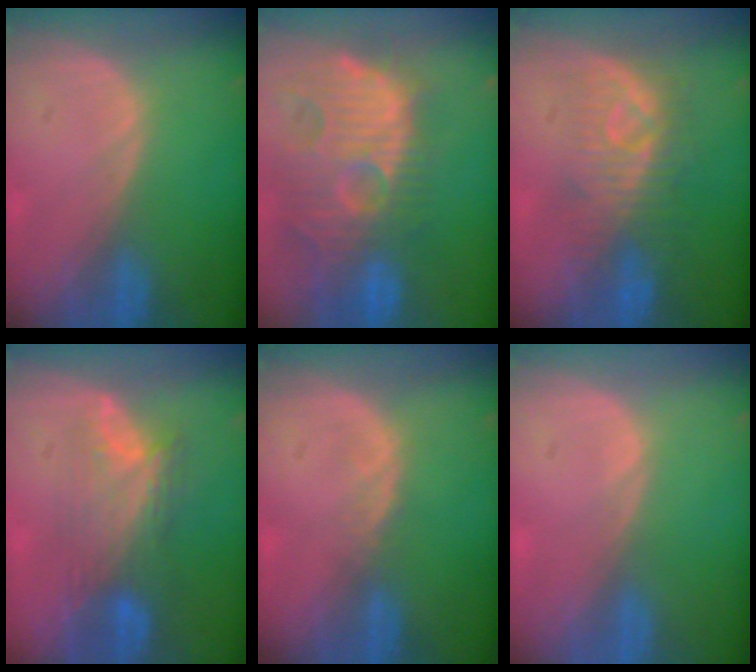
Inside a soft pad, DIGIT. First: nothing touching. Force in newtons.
{"total": 14.1, "press": 12.4, "slide": 6.7}
{"total": 8.0, "press": 7.9, "slide": 1.7}
{"total": 7.6, "press": 7.2, "slide": 2.2}
{"total": 1.1, "press": 1.1, "slide": 0.2}
{"total": 0.6, "press": 0.1, "slide": 0.6}